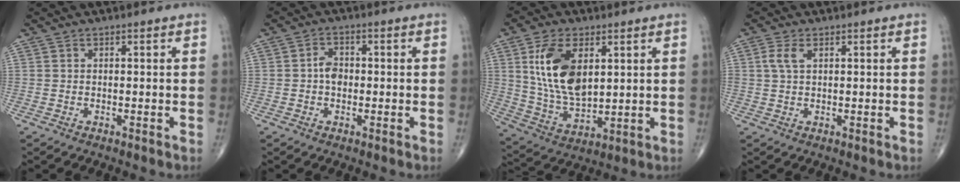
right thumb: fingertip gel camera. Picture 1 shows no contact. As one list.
[{"total": 3.2, "force": [-0.3, 2.4, 2.2], "torque": [-0.025, 0.008, -0.013]}, {"total": 14.7, "force": [4.1, 8.0, 11.6], "torque": [-0.210, -0.018, 0.088]}, {"total": 2.9, "force": [1.0, 1.5, 2.3], "torque": [-0.057, 0.009, 0.022]}]